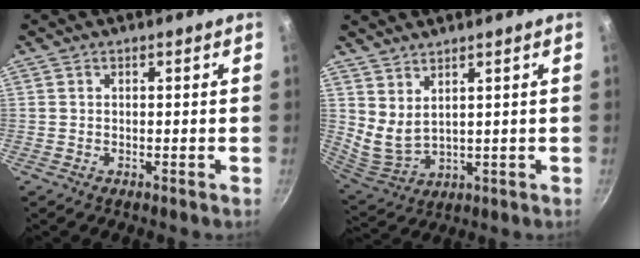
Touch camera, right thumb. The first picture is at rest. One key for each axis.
{"total": 5.9, "fx": 3.6, "fy": 2.6, "fz": 3.9, "tx": -0.064, "ty": -0.042, "tz": 0.080}